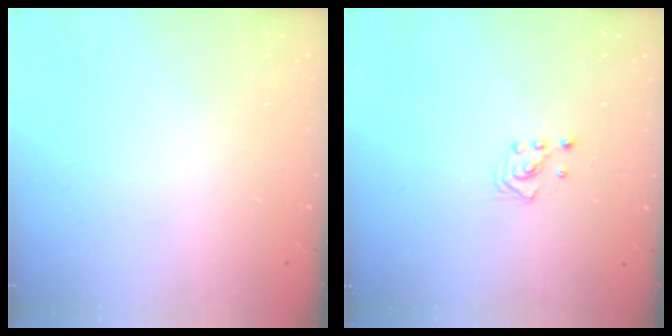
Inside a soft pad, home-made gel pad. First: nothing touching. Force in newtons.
{"total": 2.8, "press": 2.8, "slide": 0.3}